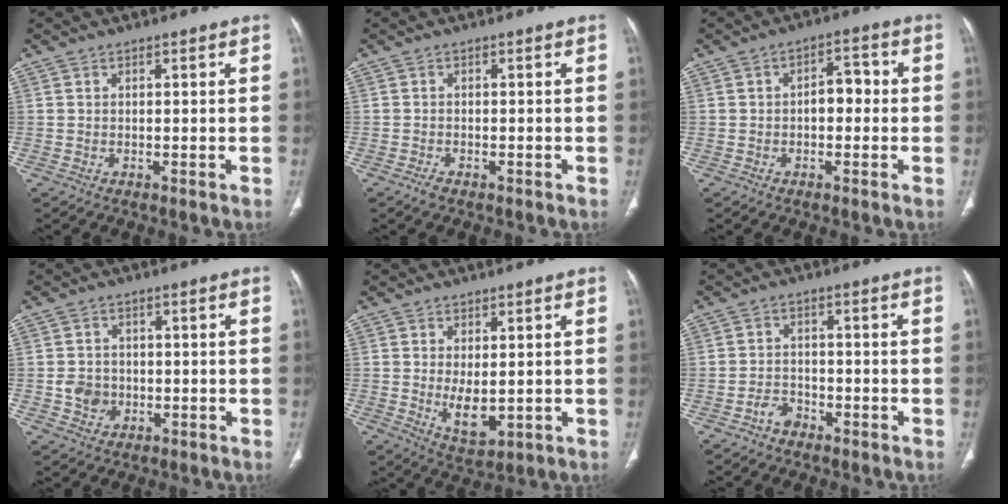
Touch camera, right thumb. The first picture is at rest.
{"total": 1.3, "force": [-1.0, 0.6, 0.6], "torque": [-0.019, 0.002, -0.018]}
{"total": 4.7, "force": [-0.4, 2.9, 3.7], "torque": [-0.036, 0.020, -0.014]}
{"total": 4.3, "force": [-0.8, 3.8, 1.8], "torque": [-0.014, 0.005, -0.010]}
{"total": 6.1, "force": [-0.3, 3.1, 5.2], "torque": [-0.080, -0.018, 0.012]}
{"total": 3.2, "force": [-2.2, 2.0, 1.1], "torque": [-0.013, 0.022, -0.037]}